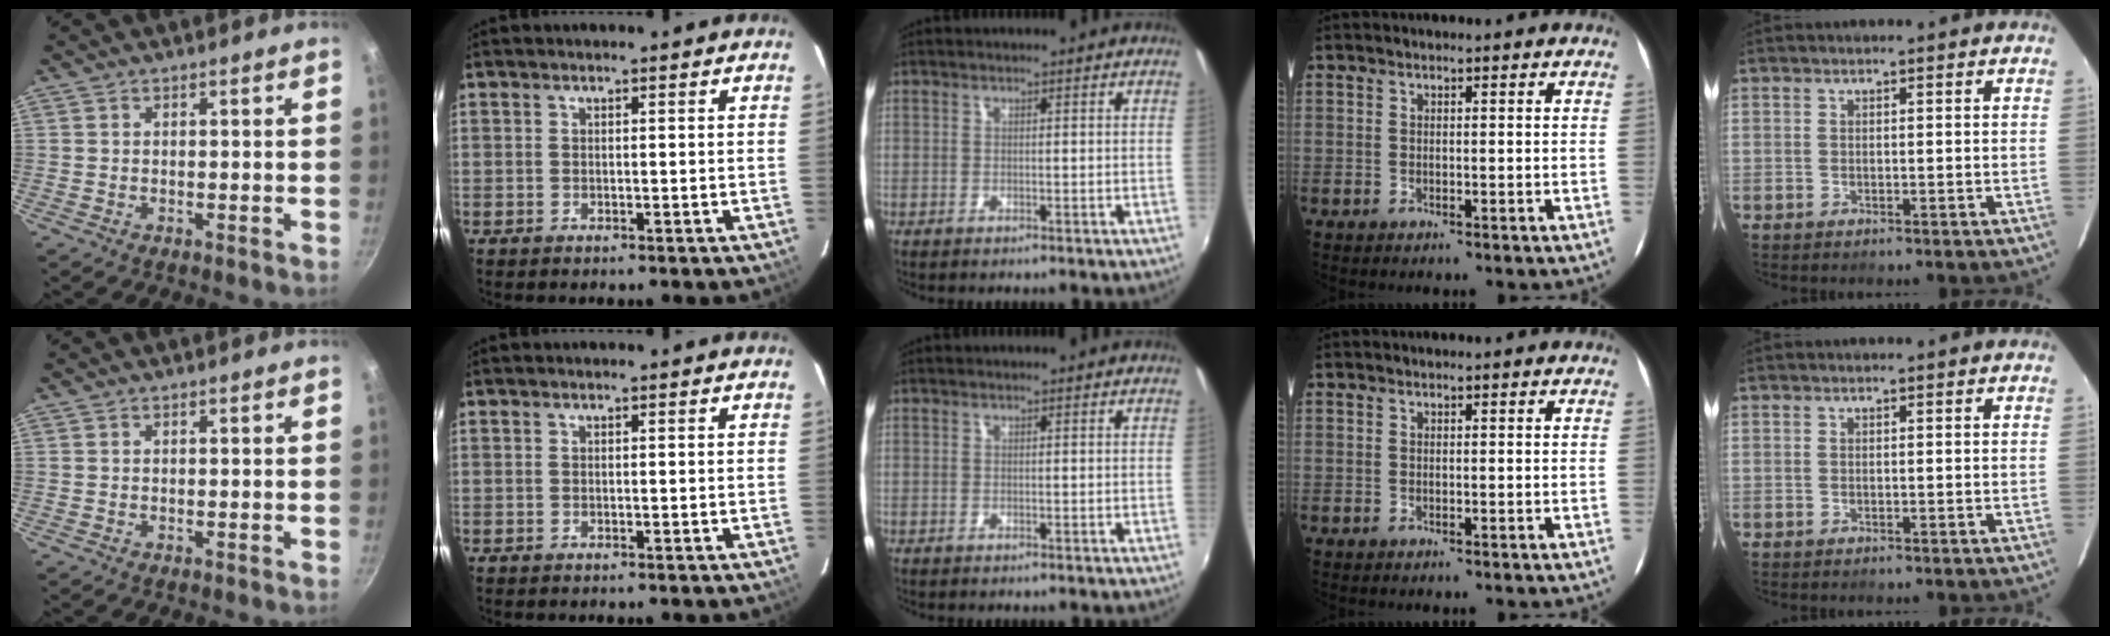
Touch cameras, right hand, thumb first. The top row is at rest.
{}